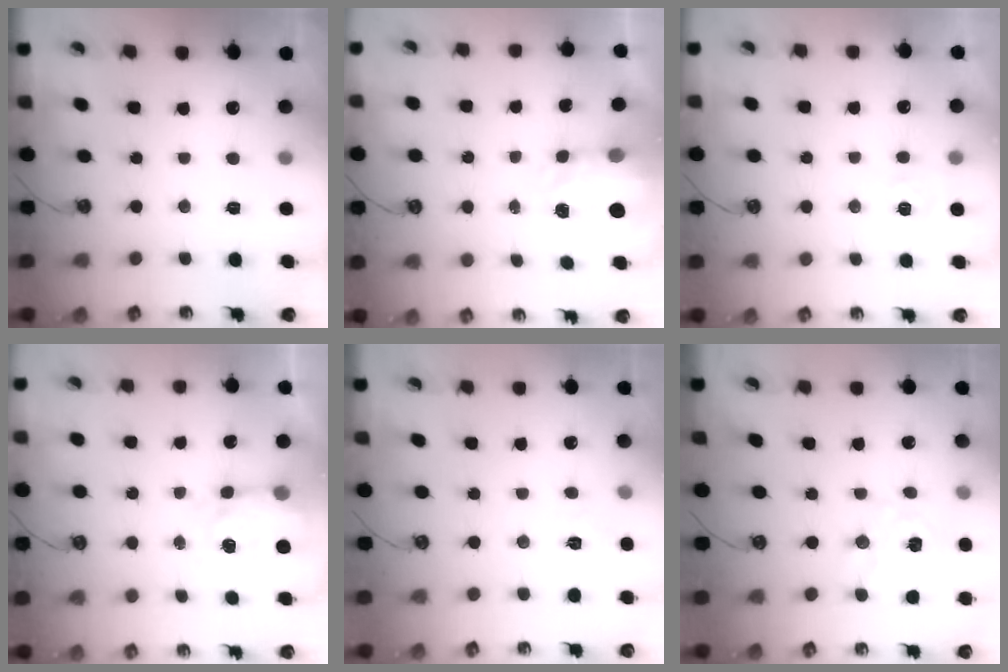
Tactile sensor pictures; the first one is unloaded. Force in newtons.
{"total": 3.9, "press": 3.8, "slide": 0.5}
{"total": 3.6, "press": 3.6, "slide": 0.4}
{"total": 7.3, "press": 7.3, "slide": 1.0}
{"total": 5.0, "press": 5.0, "slide": 0.7}
{"total": 8.2, "press": 8.2, "slide": 0.9}